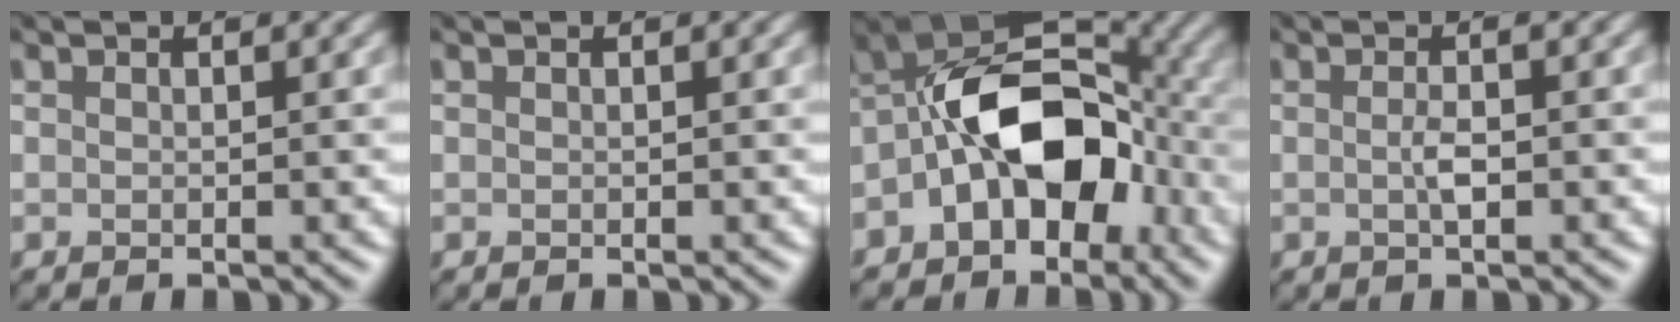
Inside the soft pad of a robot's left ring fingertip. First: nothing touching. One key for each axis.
{"total": 0.0}
{"total": 10.1, "fx": -4.3, "fy": 5.9, "fz": 6.9, "tx": -0.102, "ty": 0.015, "tz": -0.080}
{"total": 1.5, "fx": -1.0, "fy": 0.1, "fz": 1.1, "tx": -0.028, "ty": -0.005, "tz": -0.010}